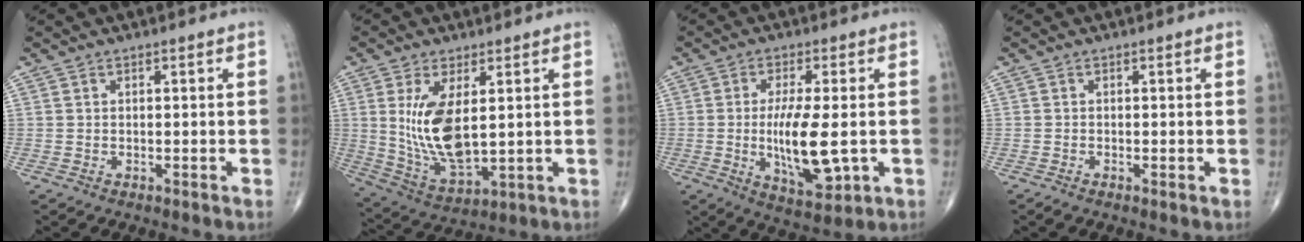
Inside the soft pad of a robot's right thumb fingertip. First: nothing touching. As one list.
[{"total": 13.1, "force": [2.3, 5.9, 11.5], "torque": [-0.220, -0.025, 0.062]}, {"total": 12.1, "force": [-1.1, 4.0, 11.4], "torque": [-0.198, -0.017, -0.009]}, {"total": 0.8, "force": [-0.4, 0.3, 0.7], "torque": [-0.018, -0.004, -0.012]}]